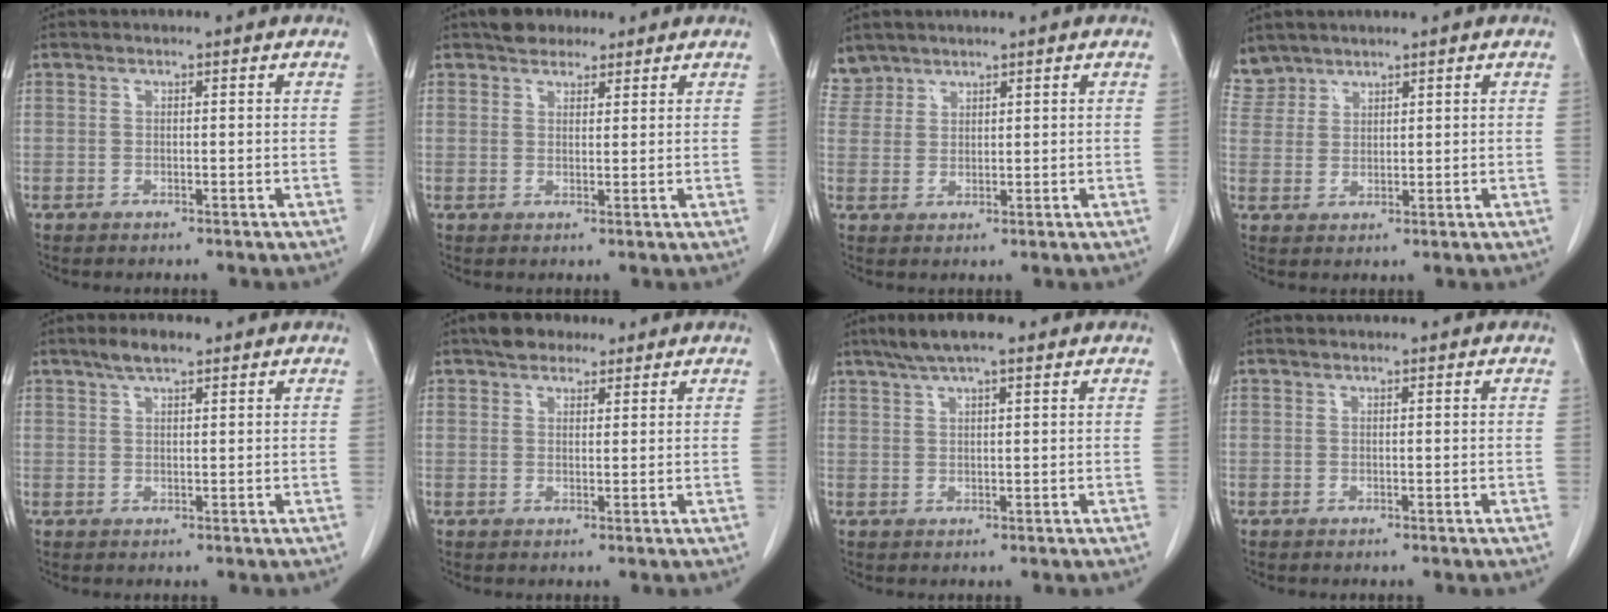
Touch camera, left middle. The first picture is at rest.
{"total": 4.1, "force": [3.3, 2.1, 1.4], "torque": [-0.026, 0.016, 0.056]}
{"total": 3.2, "force": [2.9, 1.4, -0.5], "torque": [0.013, 0.009, 0.061]}
{"total": 3.8, "force": [3.5, 1.6, -0.5], "torque": [0.011, 0.009, 0.076]}
{"total": 3.4, "force": [2.4, 0.9, 2.2], "torque": [-0.047, 0.008, 0.043]}
{"total": 4.6, "force": [3.4, 2.4, 1.9], "torque": [-0.037, 0.018, 0.060]}
{"total": 6.4, "force": [4.6, 1.0, 4.3], "torque": [-0.081, 0.025, 0.078]}
{"total": 0.0}